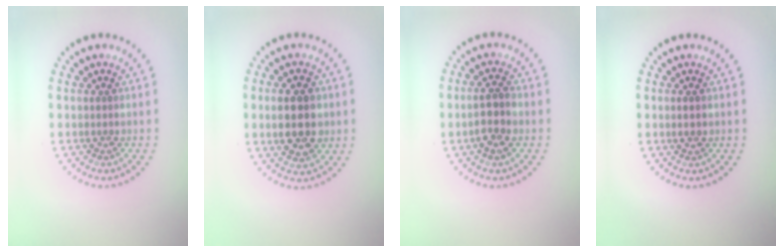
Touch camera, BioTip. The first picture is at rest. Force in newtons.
{"total": 5.5, "press": 5.5, "slide": 0.4}
{"total": 2.8, "press": 2.7, "slide": 0.8}
{"total": 1.5, "press": 1.5, "slide": 0.1}